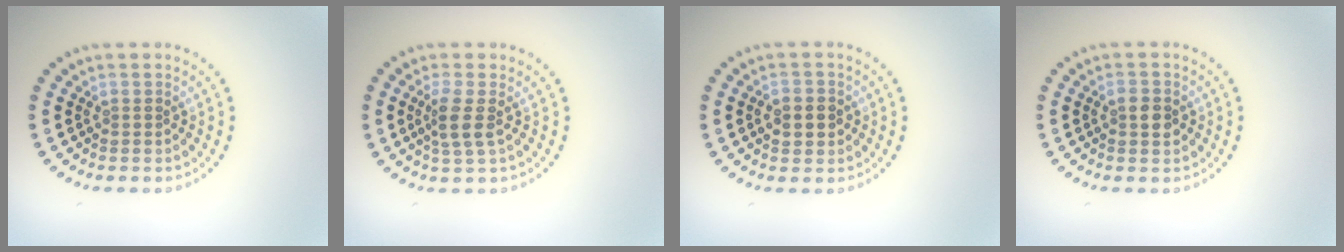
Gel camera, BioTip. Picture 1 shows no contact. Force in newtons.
{"total": 2.3, "press": 1.9, "slide": 1.4}
{"total": 2.5, "press": 2.5, "slide": 0.3}
{"total": 2.2, "press": 2.2, "slide": 0.1}